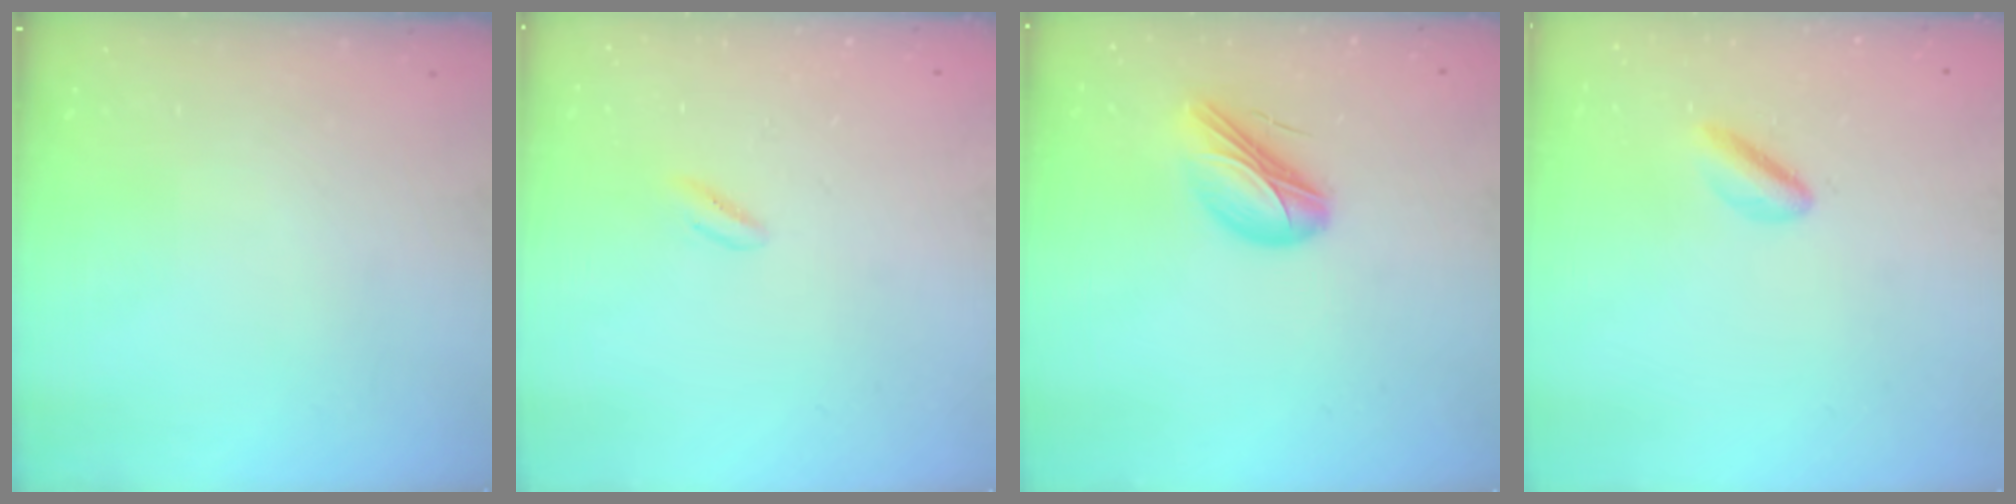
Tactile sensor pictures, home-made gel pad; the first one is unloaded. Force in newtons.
{"total": 1.9, "press": 1.7, "slide": 0.8}
{"total": 10.8, "press": 10.3, "slide": 3.1}
{"total": 3.1, "press": 2.8, "slide": 1.3}